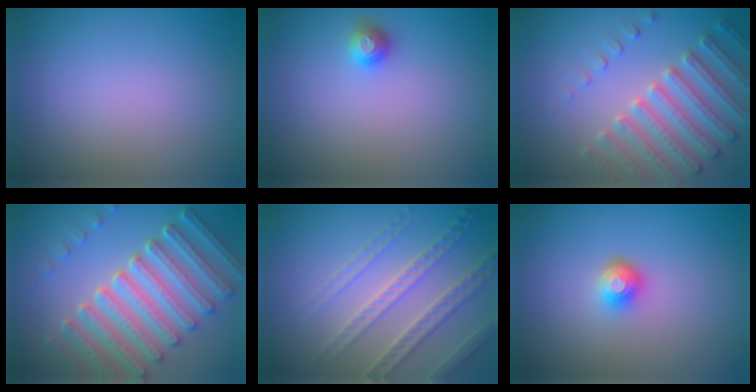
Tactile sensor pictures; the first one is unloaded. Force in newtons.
{"total": 1.2, "press": 1.1, "slide": 0.2}
{"total": 4.6, "press": 4.2, "slide": 1.9}
{"total": 8.3, "press": 6.3, "slide": 5.4}
{"total": 4.1, "press": 3.6, "slide": 2.1}
{"total": 2.0, "press": 1.5, "slide": 1.4}